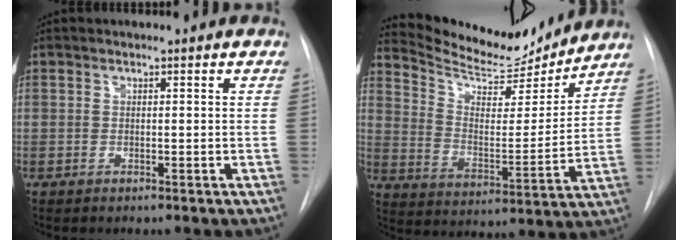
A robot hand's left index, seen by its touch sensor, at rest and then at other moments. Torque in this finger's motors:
{"motor_torque": [0.90, -1.23, 0.11, 0.00]}